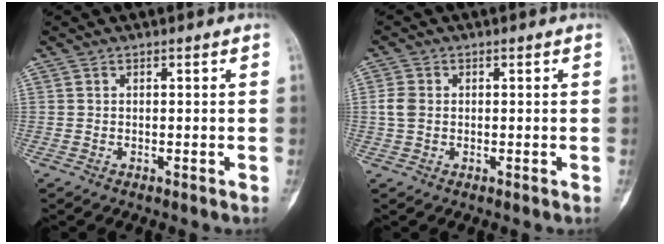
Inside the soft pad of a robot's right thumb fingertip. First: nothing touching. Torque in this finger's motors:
{"motor_torque": [0.04, -0.03, 0.37, 0.37, 0.08]}